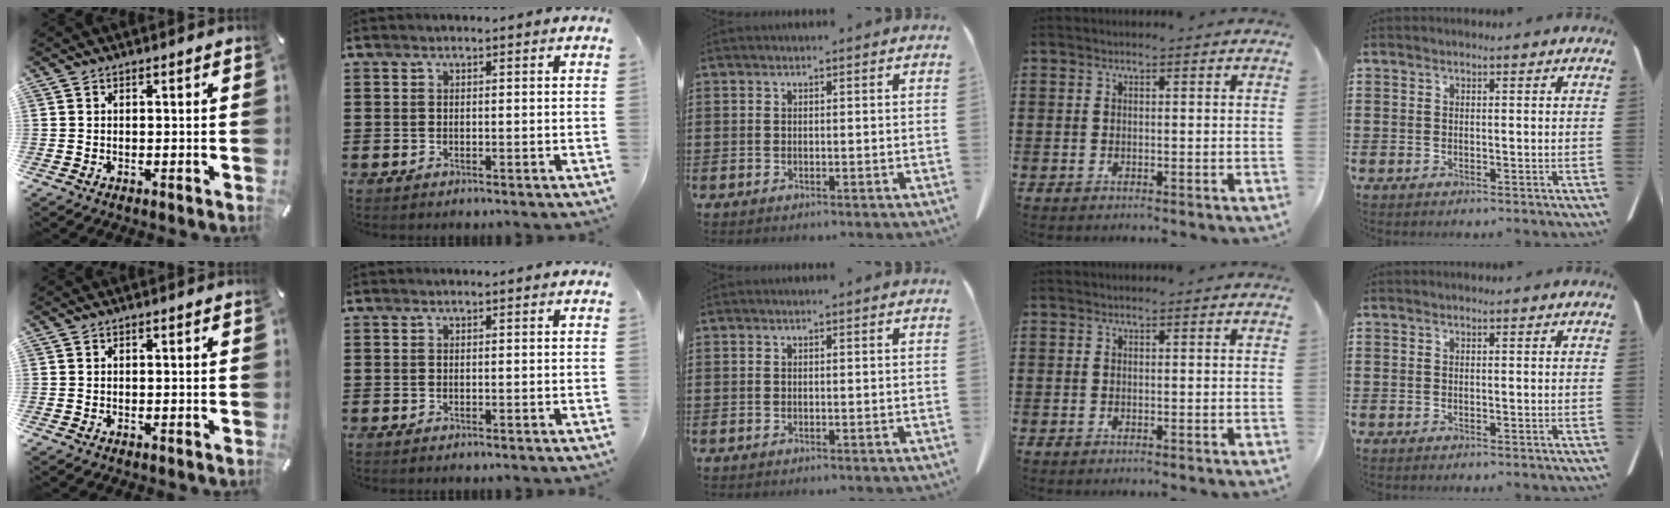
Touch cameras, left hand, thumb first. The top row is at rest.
{}